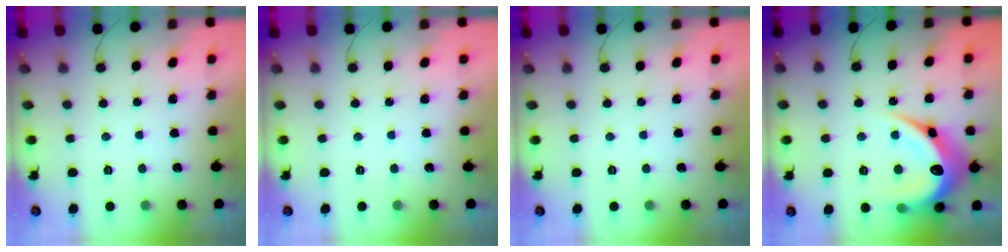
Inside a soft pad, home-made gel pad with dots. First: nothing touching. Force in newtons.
{"total": 0.0}
{"total": 0.0}
{"total": 20.4, "press": 20.4, "slide": 0.3}